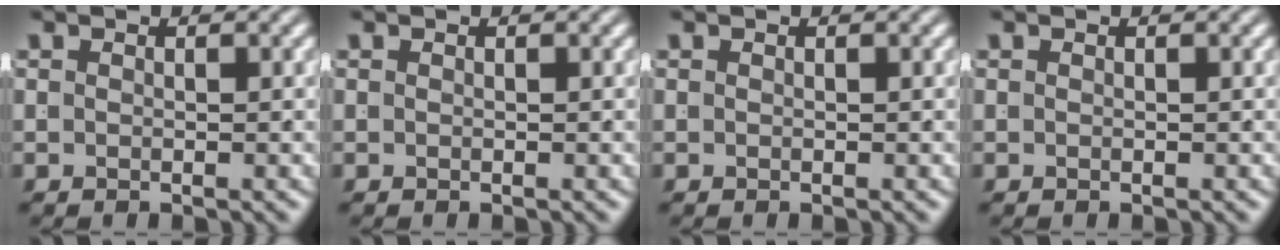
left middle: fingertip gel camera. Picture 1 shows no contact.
{"total": 0.0}
{"total": 0.0}
{"total": 0.0}